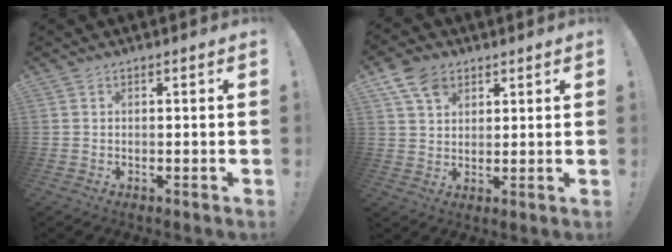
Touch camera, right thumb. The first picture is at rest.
{"total": 8.6, "force": [4.8, 5.9, 4.0], "torque": [-0.067, -0.013, 0.094]}